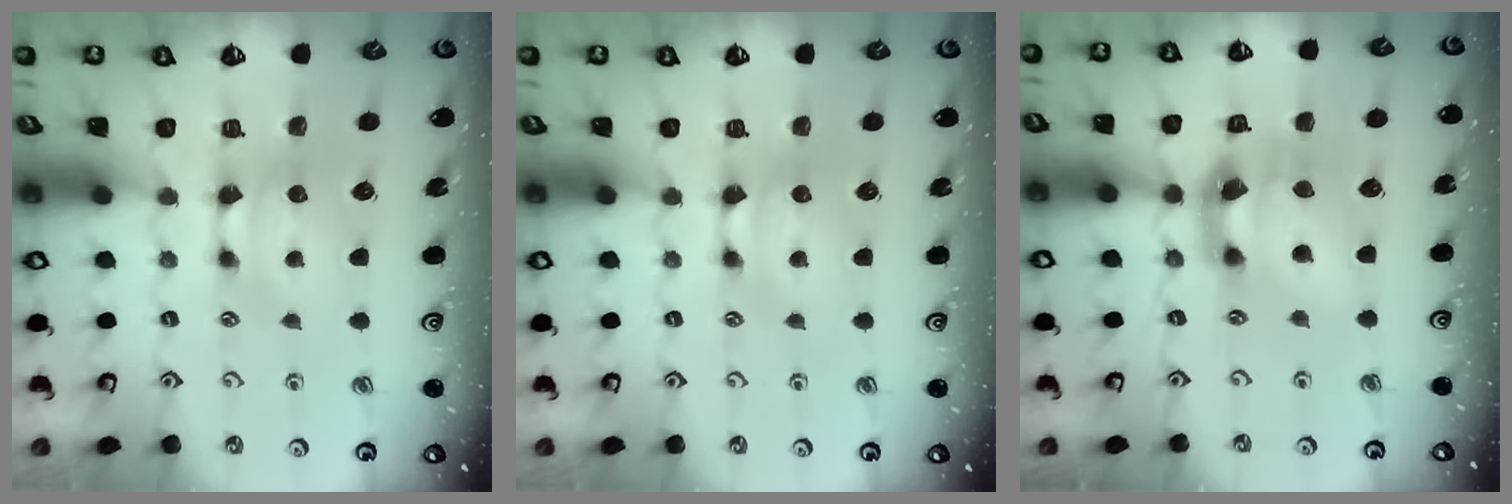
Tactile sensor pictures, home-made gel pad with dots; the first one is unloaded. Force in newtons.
{"total": 0.0}
{"total": 5.5, "press": 5.1, "slide": 2.1}